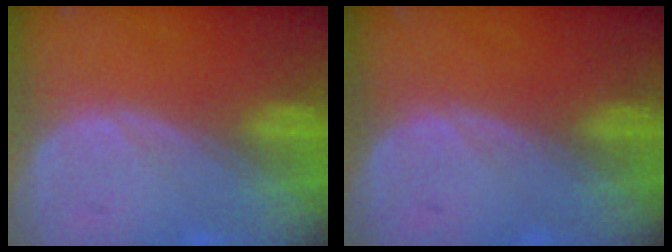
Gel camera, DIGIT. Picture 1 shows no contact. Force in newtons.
{"total": 0.0}